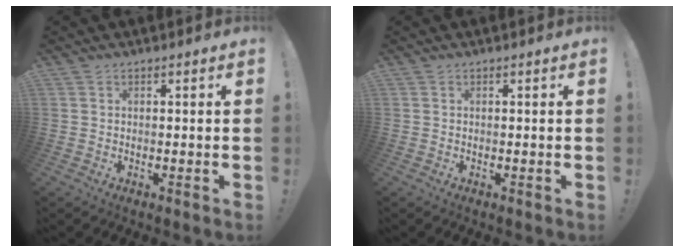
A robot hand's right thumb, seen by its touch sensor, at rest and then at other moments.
{"total": 0.0}